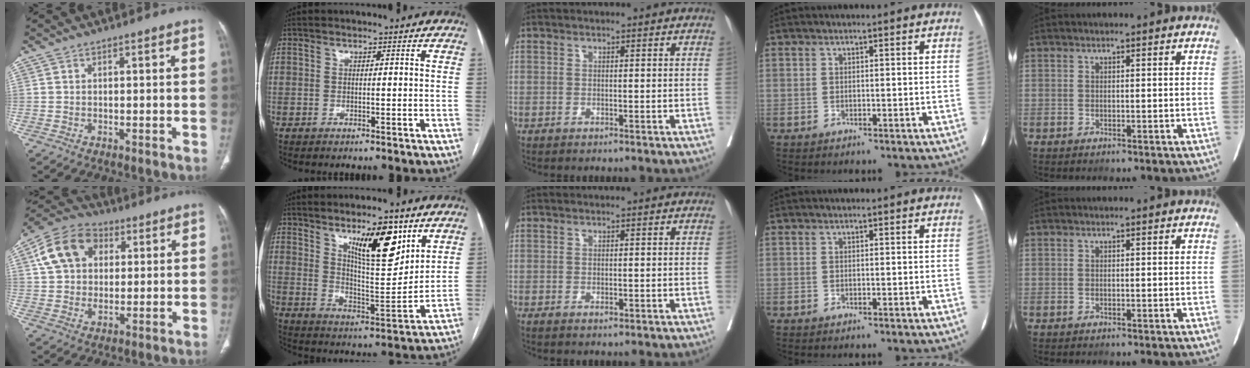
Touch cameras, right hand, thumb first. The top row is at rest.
{"thumb": {"total": 13.2, "force": [4.1, 9.7, 8.0], "torque": [-0.129, 0.009, 0.063]}, "index": {"total": 12.6, "force": [7.3, 3.1, 9.8], "torque": [-0.157, -0.008, 0.126]}, "middle": {"total": 0.5, "force": [-0.3, 0.3, 0.3], "torque": [-0.006, 0.000, -0.003]}}